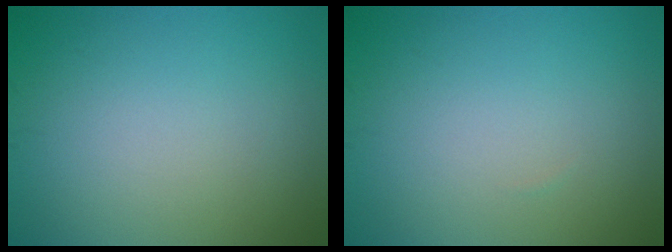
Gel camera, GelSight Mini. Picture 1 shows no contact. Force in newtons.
{"total": 0.0}